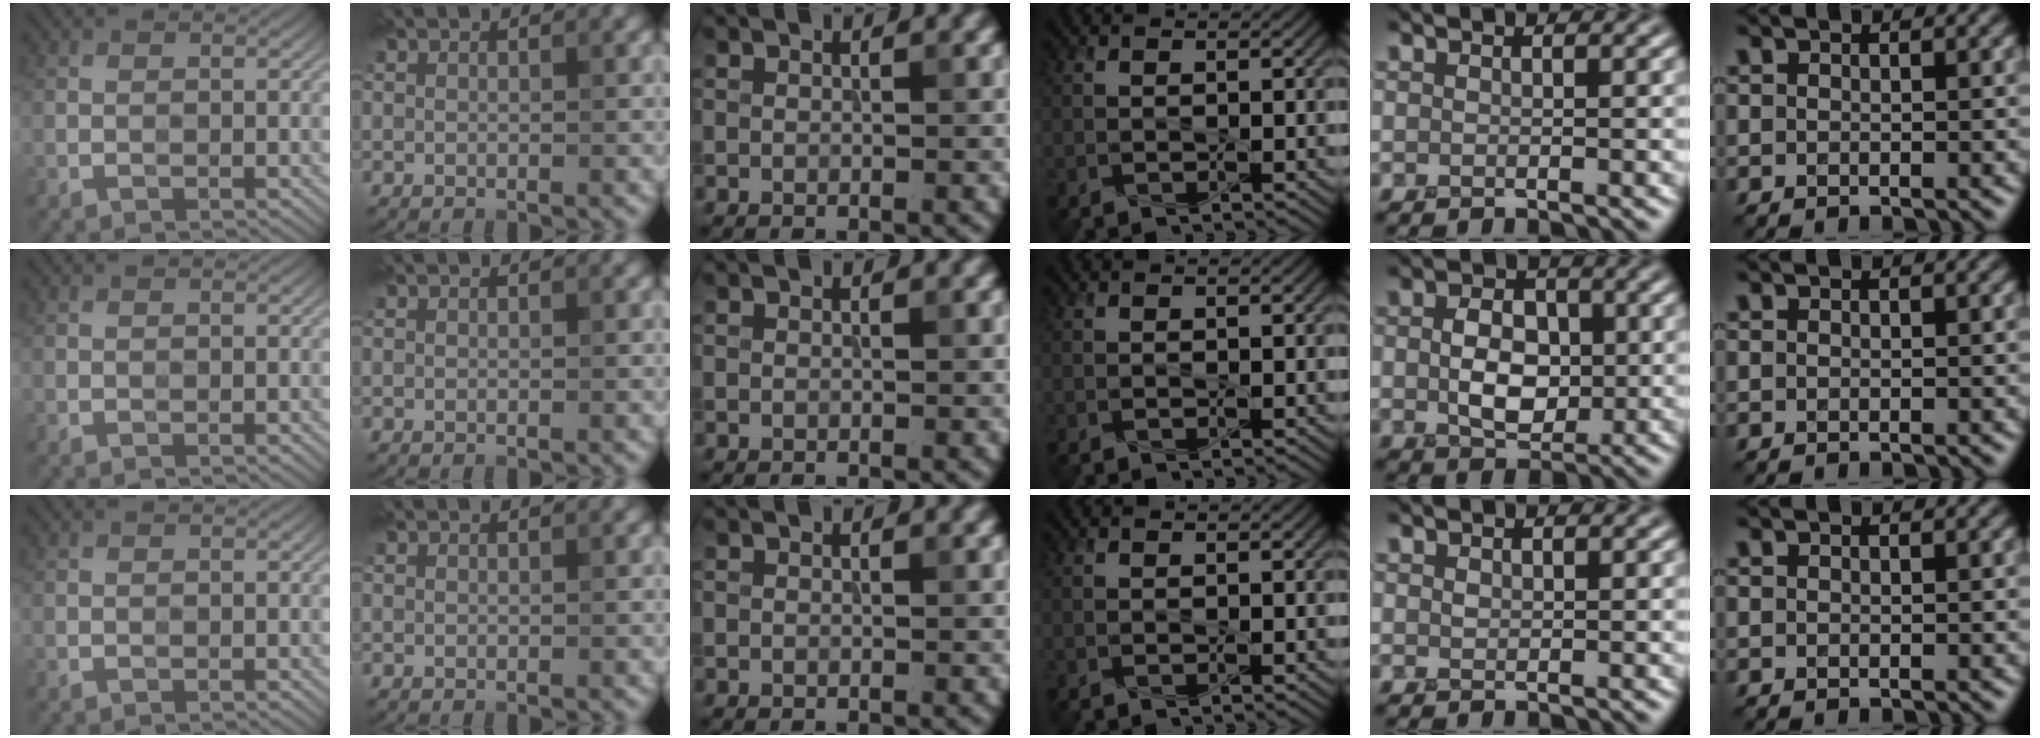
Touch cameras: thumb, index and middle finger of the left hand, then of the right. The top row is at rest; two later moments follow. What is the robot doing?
{"motion": "press", "object": "joystick"}